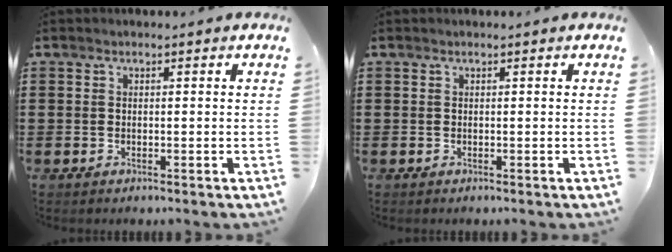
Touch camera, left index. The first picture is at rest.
{"total": 0.0}